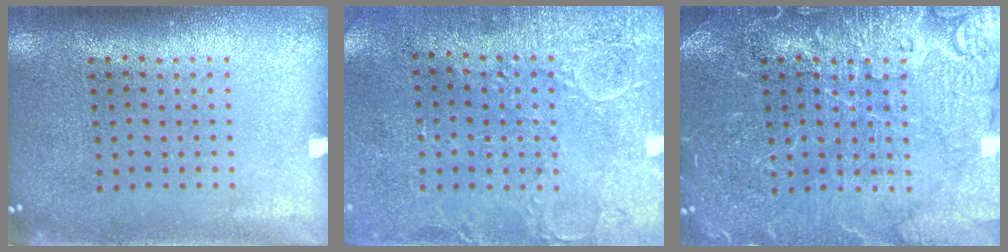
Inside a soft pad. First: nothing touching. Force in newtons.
{"total": 3.0, "press": 2.2, "slide": 2.0}
{"total": 6.1, "press": 6.1, "slide": 0.9}